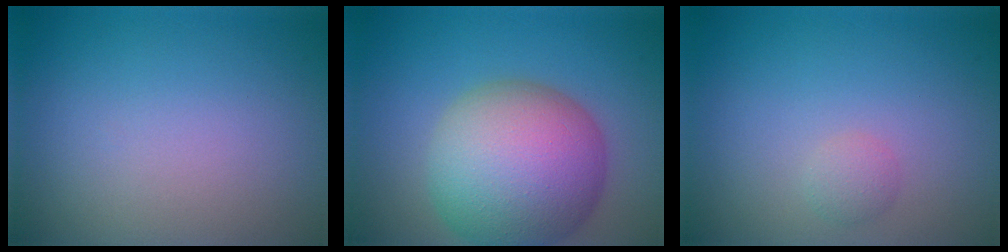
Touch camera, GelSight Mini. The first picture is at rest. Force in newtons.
{"total": 11.3, "press": 11.3, "slide": 0.4}
{"total": 1.1, "press": 1.1, "slide": 0.0}